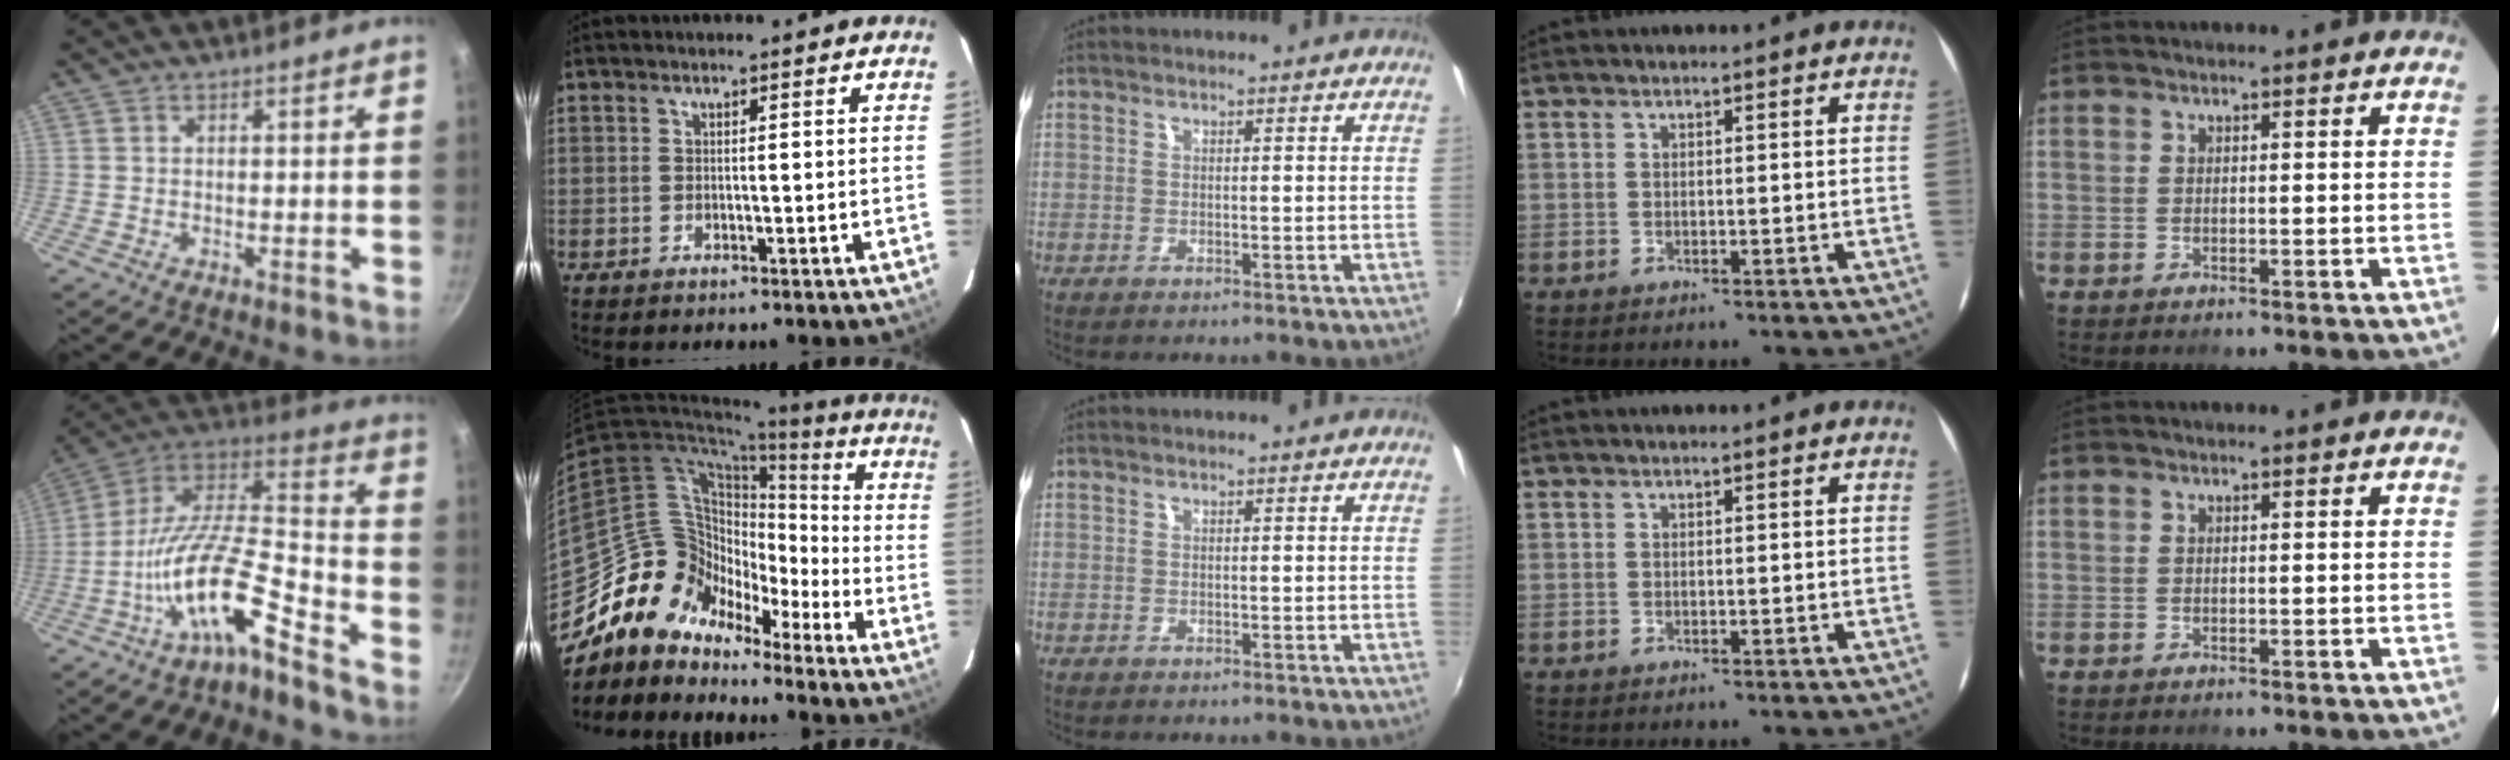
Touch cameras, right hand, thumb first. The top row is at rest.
{"thumb": {"total": 16.5, "force": [-9.3, 4.2, 12.9], "torque": [-0.227, 0.076, -0.188]}, "index": {"total": 14.1, "force": [-11.1, 8.4, 2.7], "torque": [-0.044, 0.045, -0.199]}}